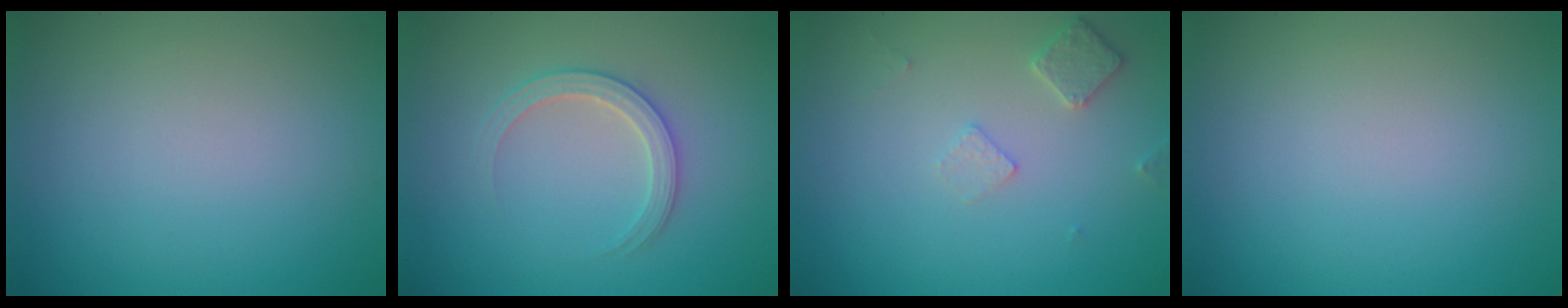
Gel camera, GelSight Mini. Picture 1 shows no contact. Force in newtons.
{"total": 2.5, "press": 2.5, "slide": 0.3}
{"total": 1.8, "press": 1.8, "slide": 0.3}
{"total": 0.0}